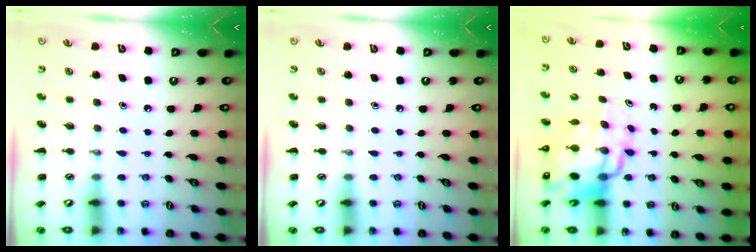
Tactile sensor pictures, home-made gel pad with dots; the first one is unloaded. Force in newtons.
{"total": 0.0}
{"total": 16.1, "press": 15.4, "slide": 4.6}